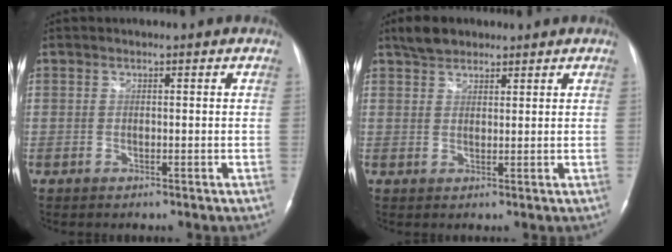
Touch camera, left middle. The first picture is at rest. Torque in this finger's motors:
{"motor_torque": [0.18, -0.11, -0.01, 0.01]}